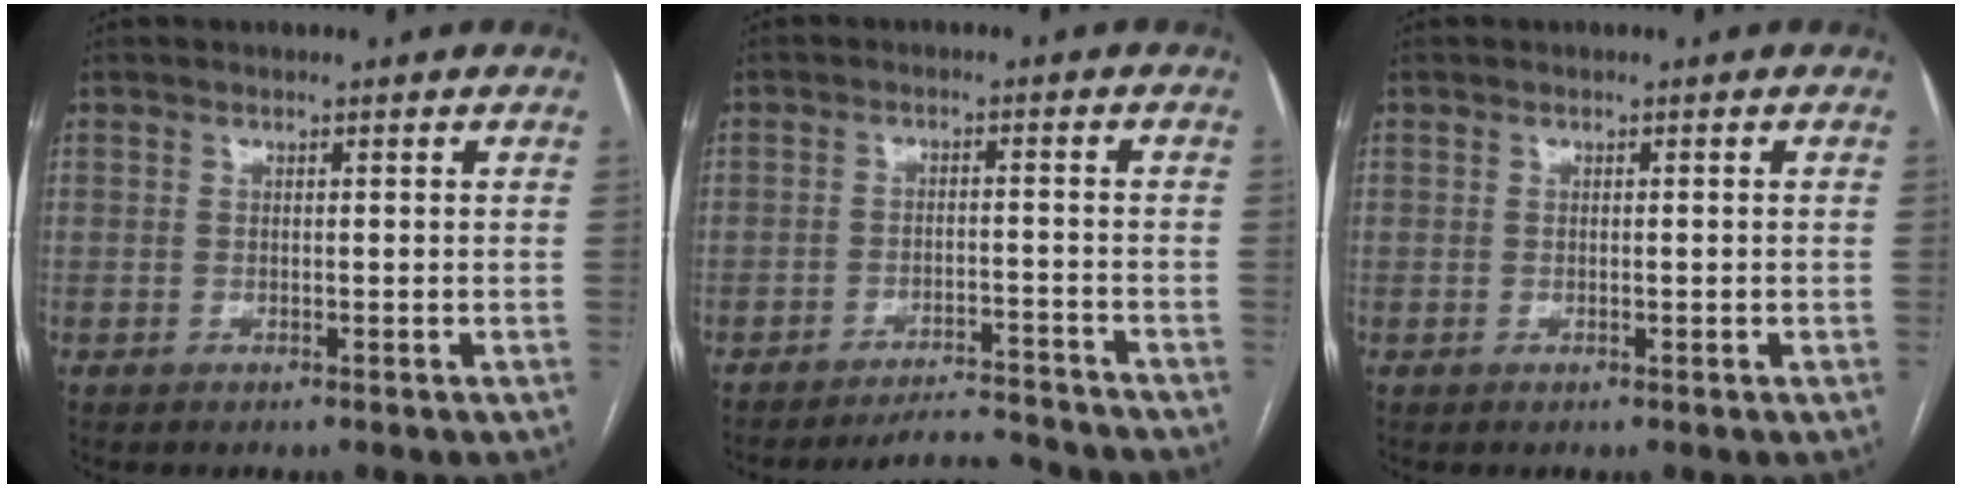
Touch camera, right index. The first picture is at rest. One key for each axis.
{"total": 7.9, "fx": -7.9, "fy": 0.1, "fz": 0.4, "tx": -0.004, "ty": 0.003, "tz": -0.120}
{"total": 0.6, "fx": -0.1, "fy": 0.2, "fz": 0.5, "tx": -0.010, "ty": 0.000, "tz": 0.000}